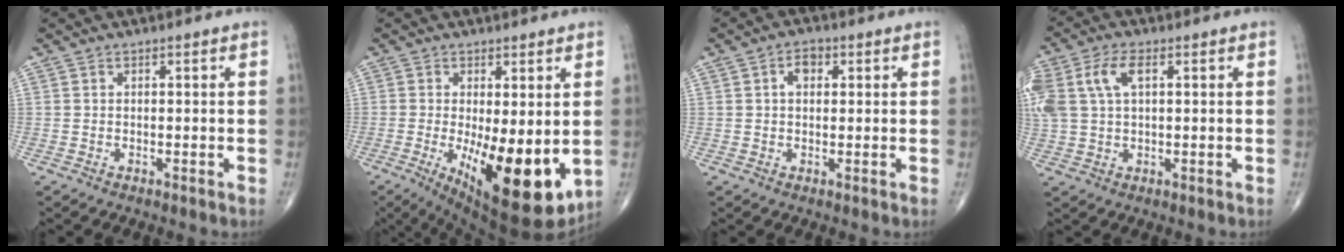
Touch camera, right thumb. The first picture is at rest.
{"total": 16.3, "force": [-2.6, 5.9, 14.9], "torque": [-0.219, -0.037, -0.019]}
{"total": 3.5, "force": [1.1, 2.3, 2.5], "torque": [-0.030, 0.005, 0.015]}
{"total": 10.0, "force": [3.1, 5.4, 7.9], "torque": [-0.198, 0.016, 0.064]}